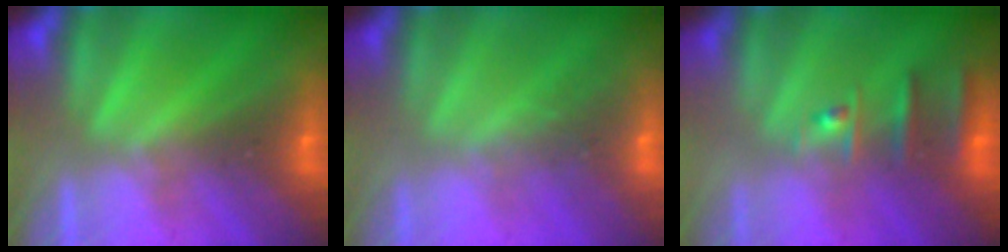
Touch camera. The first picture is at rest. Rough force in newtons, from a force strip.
{"total": 2.7}
{"total": 2.5}